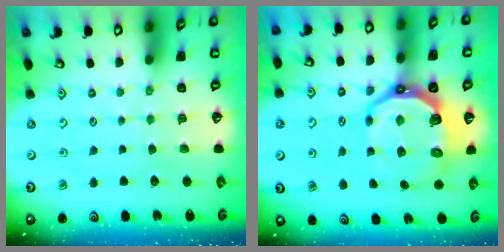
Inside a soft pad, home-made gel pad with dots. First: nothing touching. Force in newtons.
{"total": 12.8, "press": 11.8, "slide": 4.8}